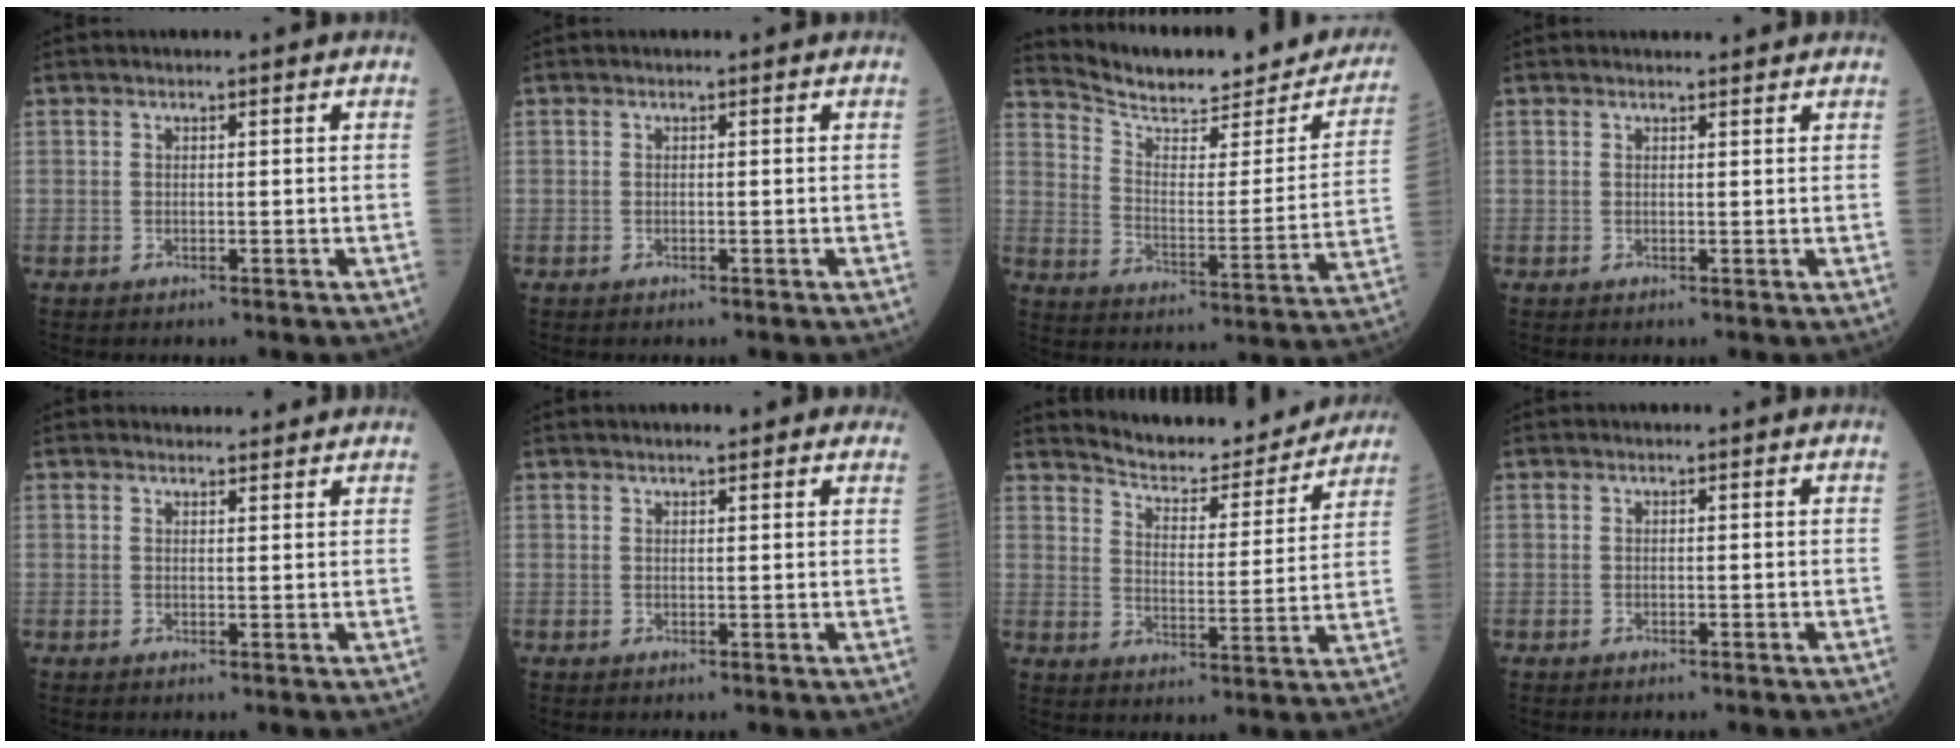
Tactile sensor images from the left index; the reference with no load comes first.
{"total": 0.0}
{"total": 21.4, "force": [19.4, 5.7, 7.0], "torque": [-0.095, -0.035, 0.256]}
{"total": 2.1, "force": [2.1, 0.4, 0.3], "torque": [-0.011, 0.005, 0.026]}
{"total": 4.1, "force": [3.9, 1.0, 0.6], "torque": [-0.008, 0.012, 0.047]}
{"total": 4.5, "force": [3.8, 1.2, 2.1], "torque": [-0.021, 0.016, 0.040]}
{"total": 14.8, "force": [14.1, 2.8, 3.5], "torque": [-0.049, -0.016, 0.191]}
{"total": 0.0}